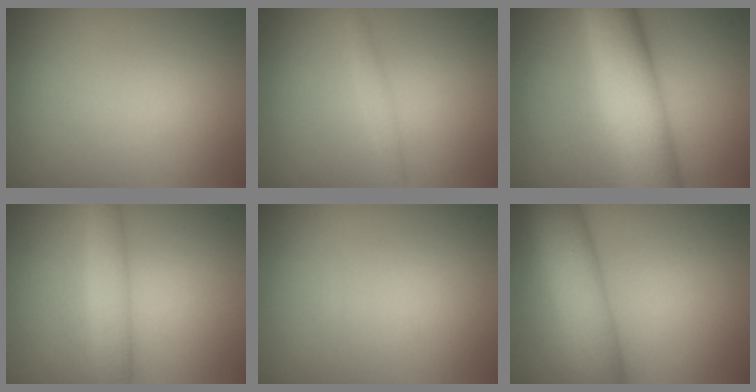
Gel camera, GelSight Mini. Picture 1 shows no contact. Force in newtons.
{"total": 1.0, "press": 1.0, "slide": 0.1}
{"total": 9.0, "press": 9.0, "slide": 0.3}
{"total": 3.0, "press": 3.0, "slide": 0.1}
{"total": 0.0}
{"total": 8.5, "press": 8.5, "slide": 0.3}